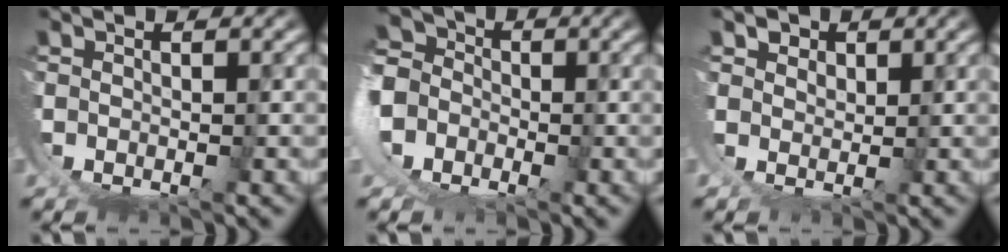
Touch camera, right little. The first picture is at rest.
{"total": 8.4, "force": [0.5, 7.3, 4.3], "torque": [-0.109, -0.012, -0.004]}
{"total": 2.0, "force": [1.7, 0.7, 0.7], "torque": [-0.020, -0.006, 0.039]}